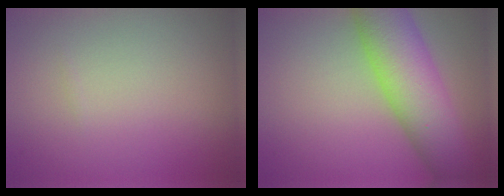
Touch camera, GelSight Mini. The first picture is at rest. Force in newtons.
{"total": 9.2, "press": 9.2, "slide": 0.3}